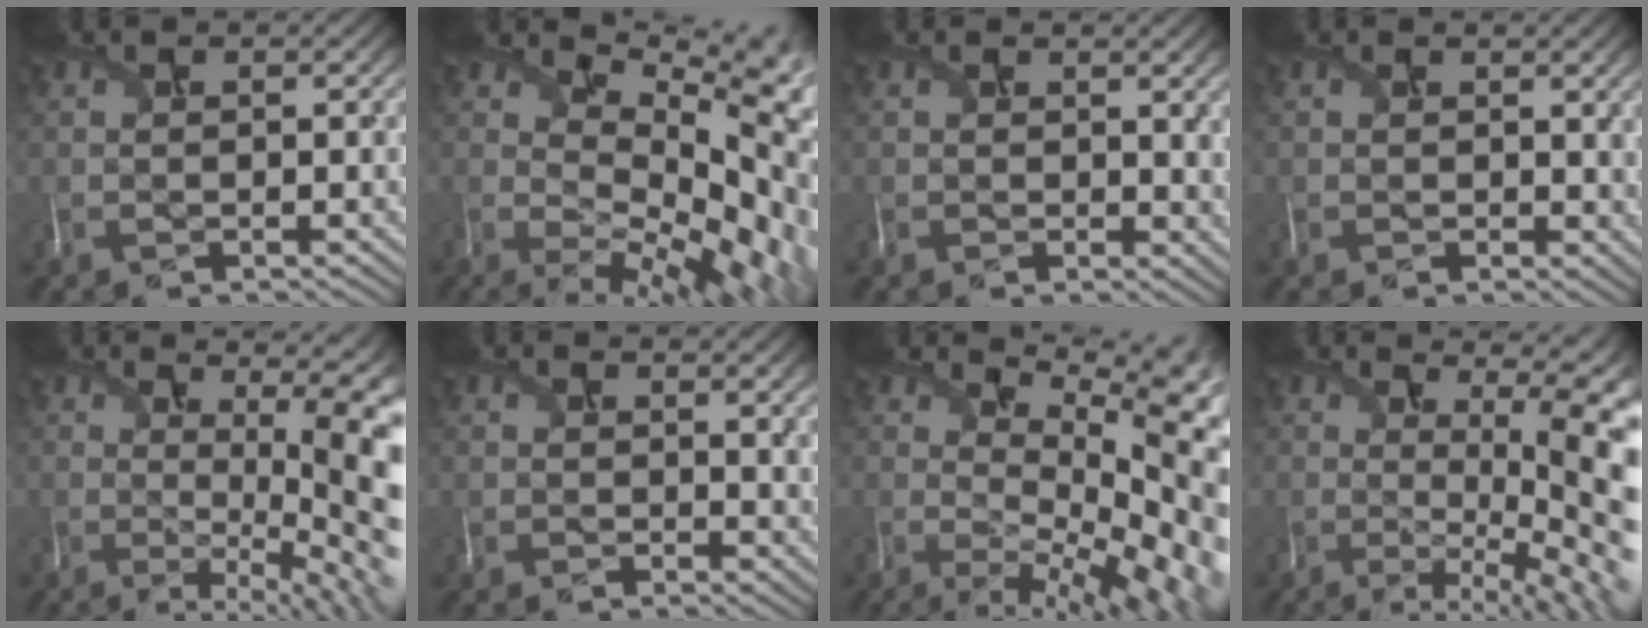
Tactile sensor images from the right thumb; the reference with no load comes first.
{"total": 13.2, "force": [1.8, 5.6, 11.8], "torque": [-0.179, -0.018, 0.059]}
{"total": 2.0, "force": [0.5, 0.8, 1.8], "torque": [-0.023, 0.000, 0.013]}
{"total": 0.8, "force": [0.5, 0.3, 0.5], "torque": [-0.014, -0.001, 0.014]}
{"total": 14.3, "force": [-0.1, 4.6, 13.5], "torque": [-0.167, -0.005, 0.025]}
{"total": 3.0, "force": [0.6, 1.2, 2.7], "torque": [-0.026, 0.002, 0.012]}
{"total": 15.8, "force": [0.3, 7.0, 14.2], "torque": [-0.188, 0.018, 0.053]}
{"total": 14.4, "force": [-0.4, 4.6, 13.6], "torque": [-0.158, -0.006, 0.022]}